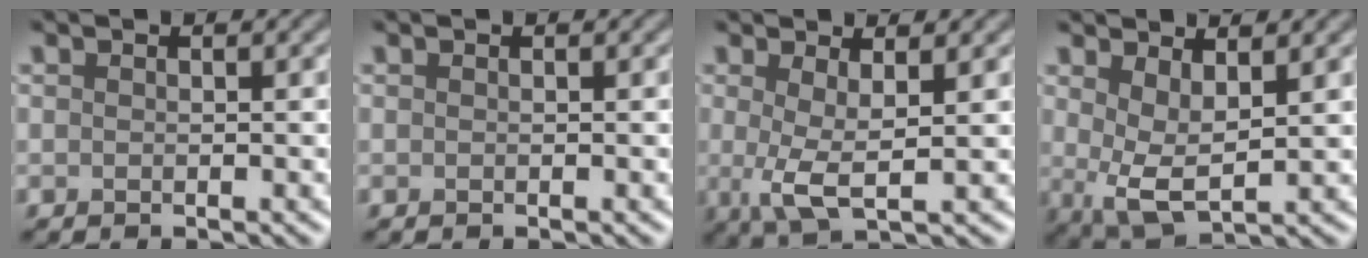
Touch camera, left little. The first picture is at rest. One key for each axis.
{"total": 0.0}
{"total": 3.5, "fx": 0.5, "fy": 0.9, "fz": 3.3, "tx": -0.062, "ty": -0.006, "tz": 0.007}
{"total": 4.1, "fx": 1.2, "fy": 1.6, "fz": 3.5, "tx": -0.077, "ty": -0.012, "tz": 0.025}